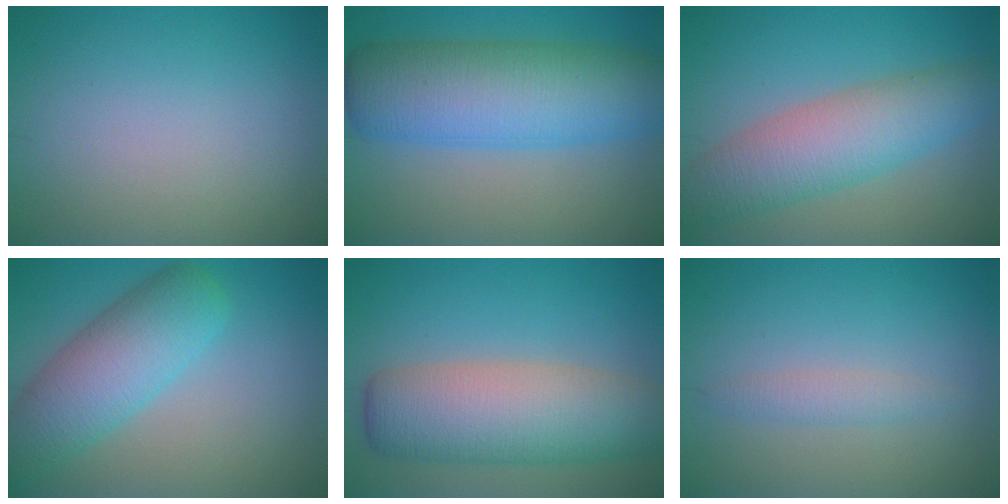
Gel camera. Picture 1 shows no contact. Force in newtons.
{"total": 10.8, "press": 10.8, "slide": 0.2}
{"total": 6.8, "press": 6.8, "slide": 0.2}
{"total": 6.9, "press": 6.9, "slide": 0.3}
{"total": 9.1, "press": 9.1, "slide": 0.5}
{"total": 1.5, "press": 1.4, "slide": 0.1}